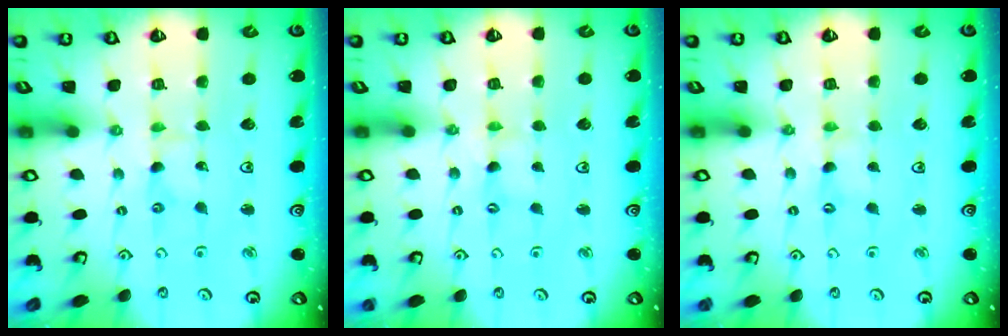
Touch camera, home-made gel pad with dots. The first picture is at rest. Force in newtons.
{"total": 0.6, "press": 0.6, "slide": 0.1}
{"total": 0.0}